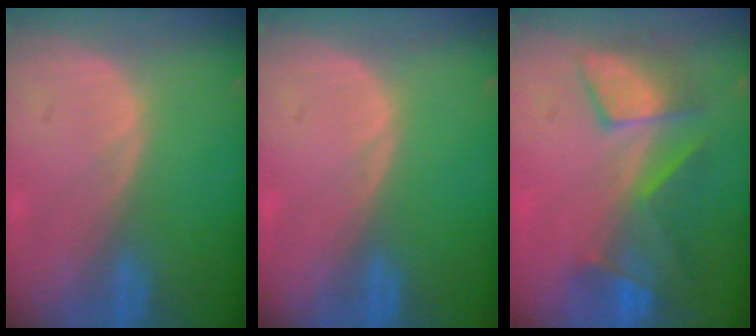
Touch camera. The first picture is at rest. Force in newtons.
{"total": 0.0}
{"total": 7.6, "press": 7.5, "slide": 1.5}